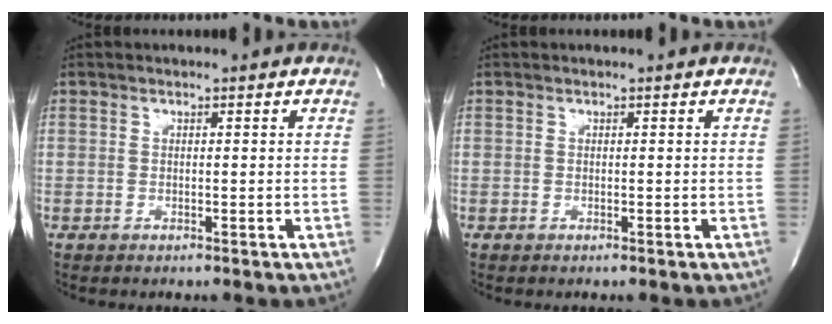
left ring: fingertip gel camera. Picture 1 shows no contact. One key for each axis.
{"total": 0.0}